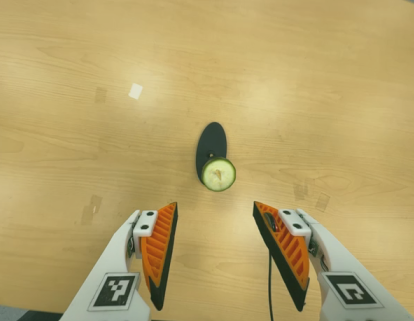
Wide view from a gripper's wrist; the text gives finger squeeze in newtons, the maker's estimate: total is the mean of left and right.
{"total": 0.0}